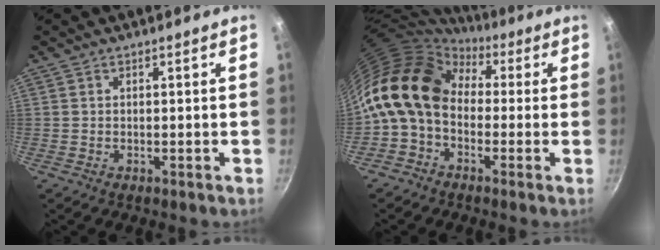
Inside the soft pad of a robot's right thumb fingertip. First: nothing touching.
{"total": 15.0, "force": [1.1, 11.1, 10.0], "torque": [-0.161, 0.032, -0.007]}